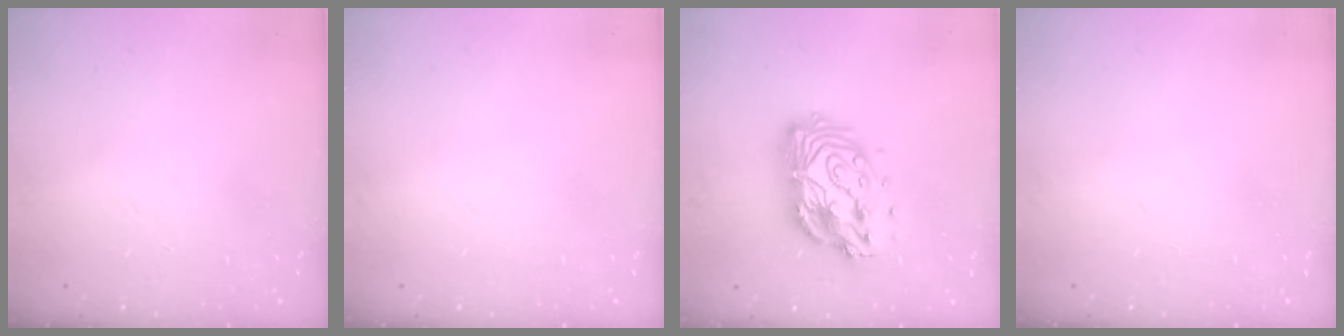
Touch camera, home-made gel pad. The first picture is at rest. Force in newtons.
{"total": 0.0}
{"total": 15.1, "press": 15.0, "slide": 1.2}
{"total": 0.0}